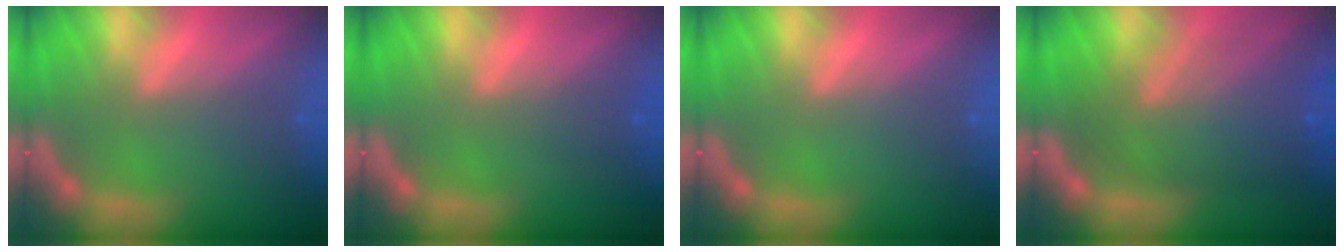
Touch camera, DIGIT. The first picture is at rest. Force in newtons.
{"total": 1.5}
{"total": 0.0}
{"total": 9.1}